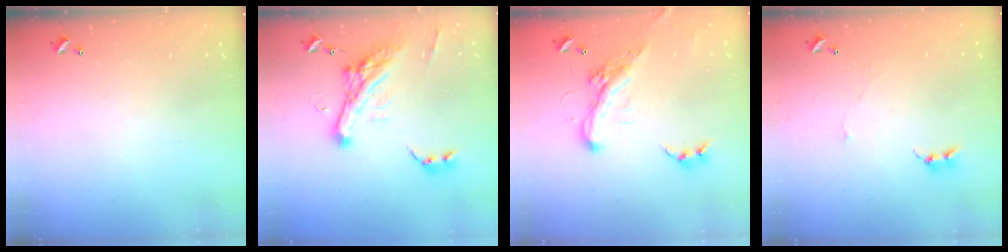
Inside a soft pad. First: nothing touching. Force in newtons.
{"total": 11.7, "press": 11.5, "slide": 2.1}
{"total": 5.1, "press": 4.8, "slide": 1.6}
{"total": 1.3, "press": 1.2, "slide": 0.3}